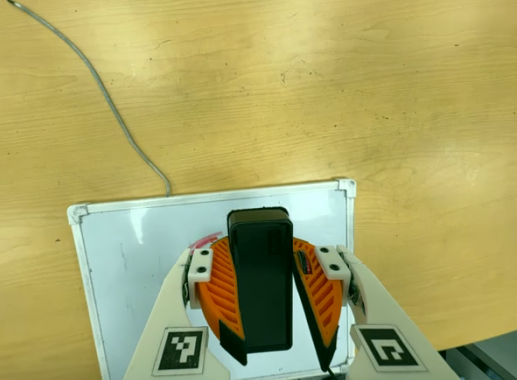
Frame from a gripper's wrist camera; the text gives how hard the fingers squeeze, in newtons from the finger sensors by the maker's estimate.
{"total": 9.7, "left": 10.0, "right": 9.3}